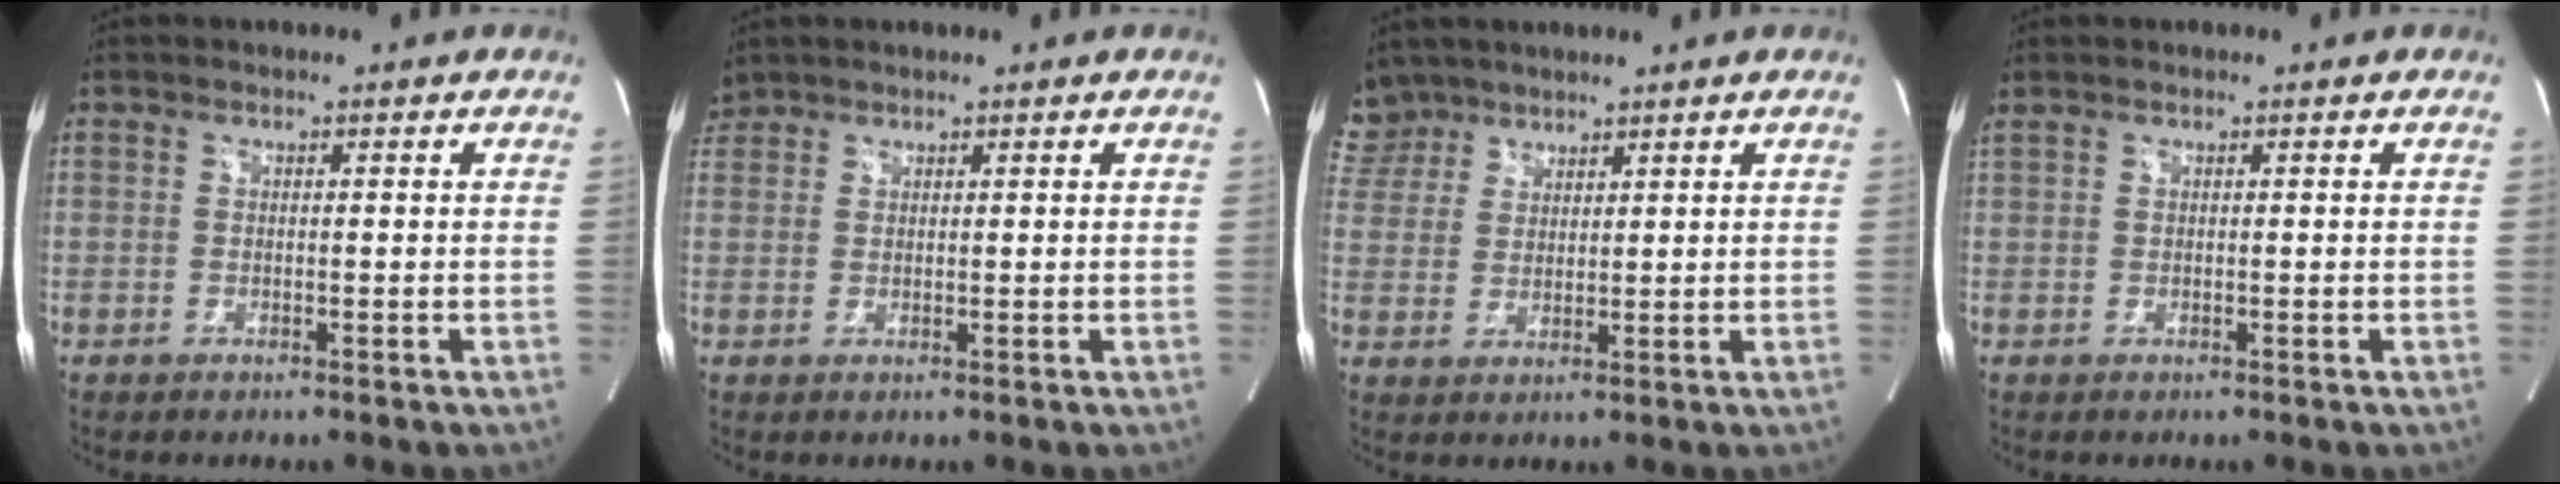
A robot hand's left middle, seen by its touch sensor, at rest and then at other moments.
{"total": 2.1, "force": [1.9, 0.9, -0.1], "torque": [-0.001, 0.013, 0.038]}
{"total": 6.5, "force": [5.4, 3.5, -0.4], "torque": [0.009, 0.008, 0.112]}
{"total": 0.6, "force": [0.6, 0.0, 0.3], "torque": [-0.026, 0.021, 0.019]}